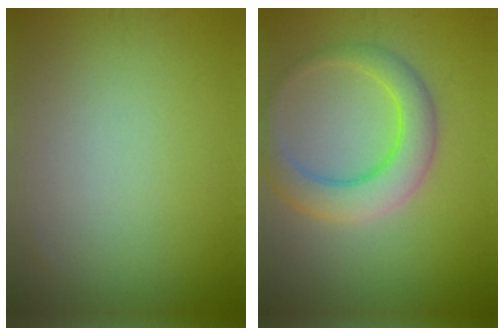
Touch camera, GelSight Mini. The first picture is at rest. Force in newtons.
{"total": 5.0, "press": 5.0, "slide": 0.1}